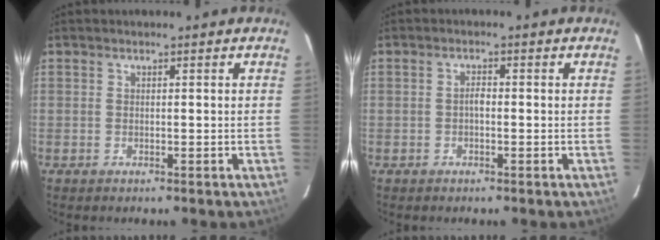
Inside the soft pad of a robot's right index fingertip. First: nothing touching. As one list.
[{"total": 1.3, "force": [-0.4, 0.6, 1.1], "torque": [-0.020, 0.007, -0.008]}]